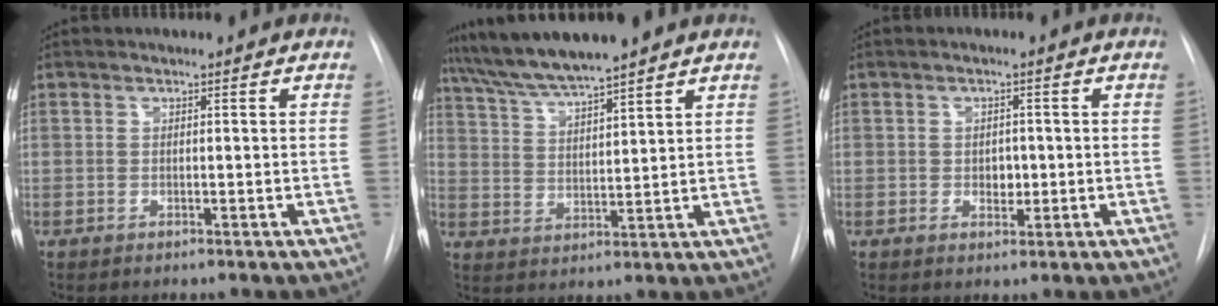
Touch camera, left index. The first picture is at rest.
{"total": 9.2, "force": [8.1, -0.4, 4.2], "torque": [-0.080, 0.024, 0.152]}
{"total": 2.3, "force": [-0.1, 1.6, 1.7], "torque": [-0.022, 0.001, 0.001]}